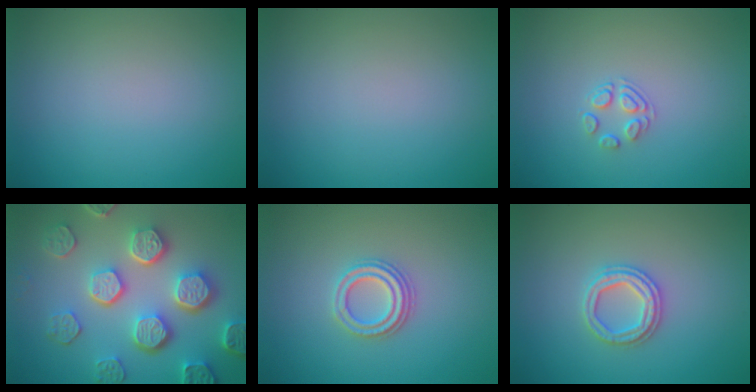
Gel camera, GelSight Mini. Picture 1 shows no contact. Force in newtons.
{"total": 0.0}
{"total": 1.7, "press": 1.0, "slide": 1.4}
{"total": 7.6, "press": 5.9, "slide": 4.8}
{"total": 2.7, "press": 2.5, "slide": 1.2}
{"total": 2.4, "press": 2.4, "slide": 0.4}